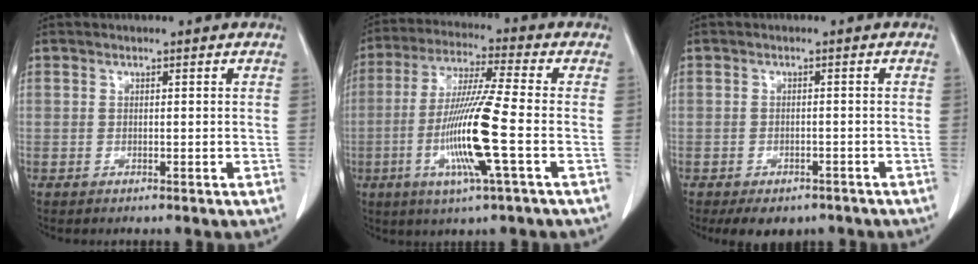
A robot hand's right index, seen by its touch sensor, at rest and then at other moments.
{"total": 13.0, "force": [-3.3, -0.8, 12.6], "torque": [-0.255, -0.016, -0.070]}
{"total": 6.1, "force": [-4.6, 3.3, 2.2], "torque": [-0.019, 0.003, -0.056]}